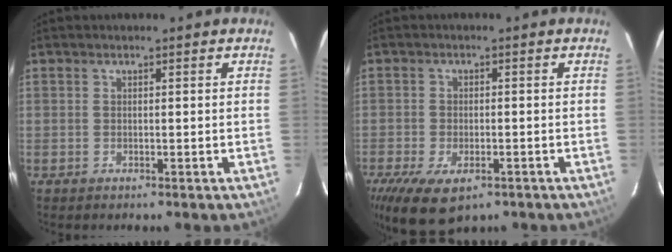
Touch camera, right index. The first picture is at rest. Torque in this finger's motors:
{"motor_torque": [1.26, -0.87, 0.61, 0.08]}